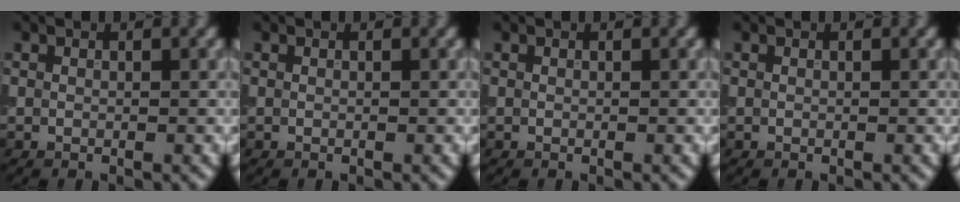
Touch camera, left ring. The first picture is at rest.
{"total": 0.0}
{"total": 0.0}
{"total": 0.0}